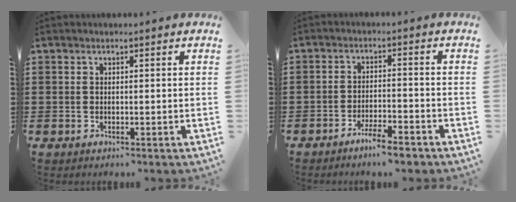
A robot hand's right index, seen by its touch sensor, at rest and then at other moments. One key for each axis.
{"total": 4.1, "fx": -3.5, "fy": 0.2, "fz": 2.0, "tx": -0.041, "ty": -0.003, "tz": -0.066}